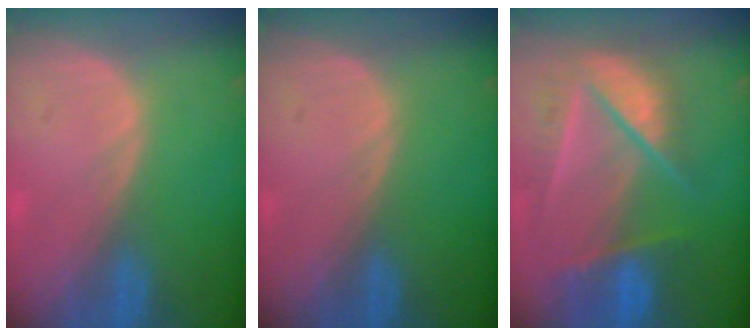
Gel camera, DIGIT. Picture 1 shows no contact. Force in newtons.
{"total": 0.0}
{"total": 9.7, "press": 8.2, "slide": 5.1}